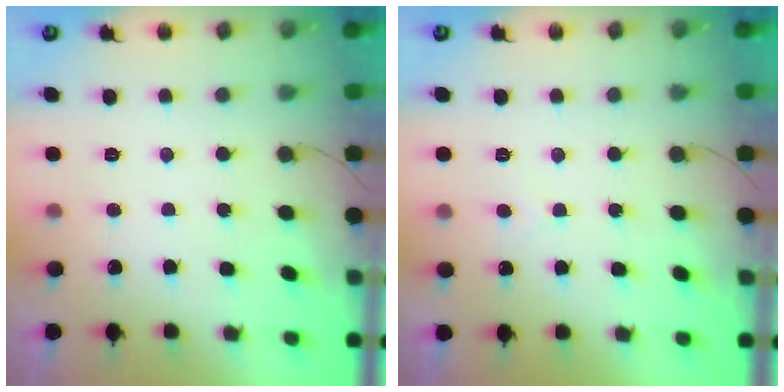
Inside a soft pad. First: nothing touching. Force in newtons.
{"total": 2.3, "press": 2.3, "slide": 0.2}